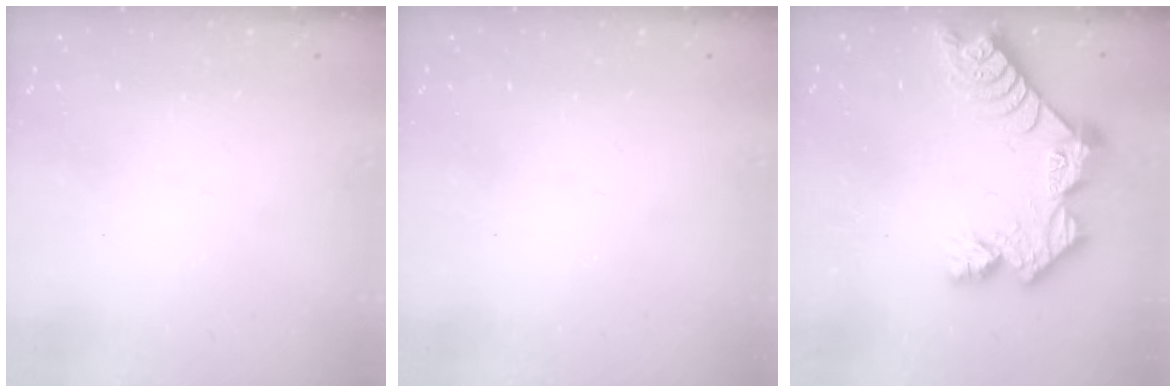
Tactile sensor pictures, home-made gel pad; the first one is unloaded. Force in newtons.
{"total": 0.0}
{"total": 11.9, "press": 11.9, "slide": 1.0}